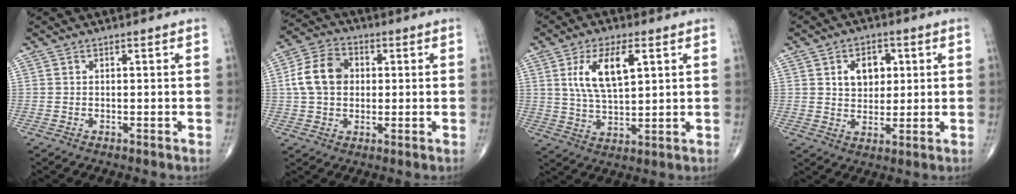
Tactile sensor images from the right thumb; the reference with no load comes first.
{"total": 9.9, "force": [1.0, 7.5, 6.4], "torque": [-0.109, 0.019, 0.011]}
{"total": 10.8, "force": [3.6, 4.6, 9.0], "torque": [-0.165, -0.010, 0.071]}
{"total": 7.2, "force": [2.1, 5.2, 4.6], "torque": [-0.037, -0.007, 0.032]}